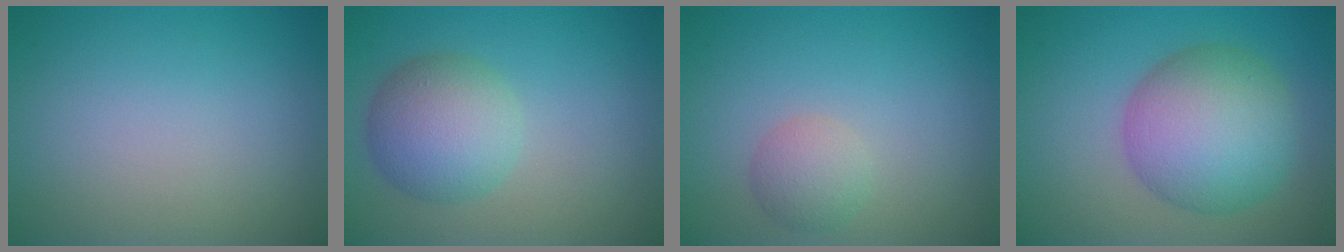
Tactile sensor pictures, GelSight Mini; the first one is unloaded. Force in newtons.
{"total": 5.3, "press": 5.3, "slide": 0.0}
{"total": 2.2, "press": 2.2, "slide": 0.1}
{"total": 8.8, "press": 8.8, "slide": 0.1}